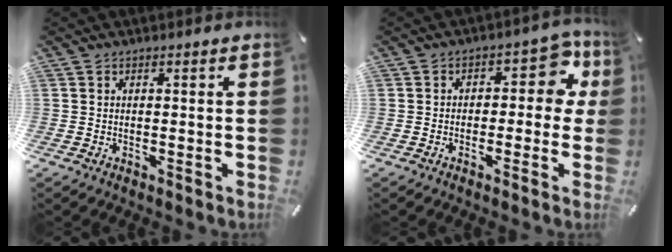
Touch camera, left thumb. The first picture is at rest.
{"total": 8.9, "force": [2.2, 5.7, 6.6], "torque": [-0.080, -0.010, 0.032]}